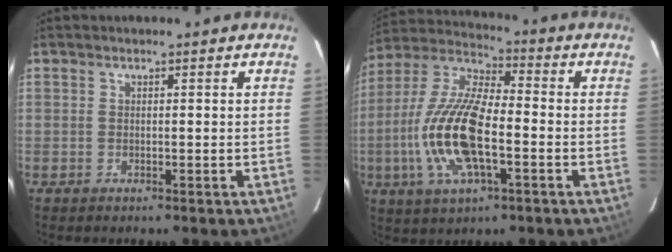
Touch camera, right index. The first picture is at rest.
{"total": 17.2, "force": [-4.0, 6.1, 15.5], "torque": [-0.326, -0.004, -0.082]}